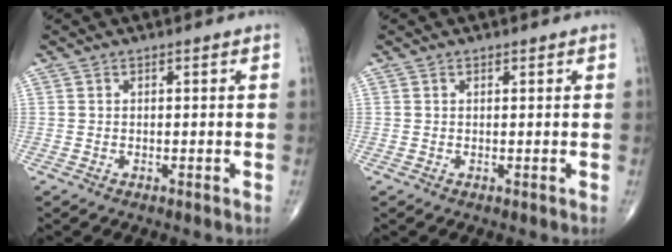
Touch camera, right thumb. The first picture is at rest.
{"total": 0.0}